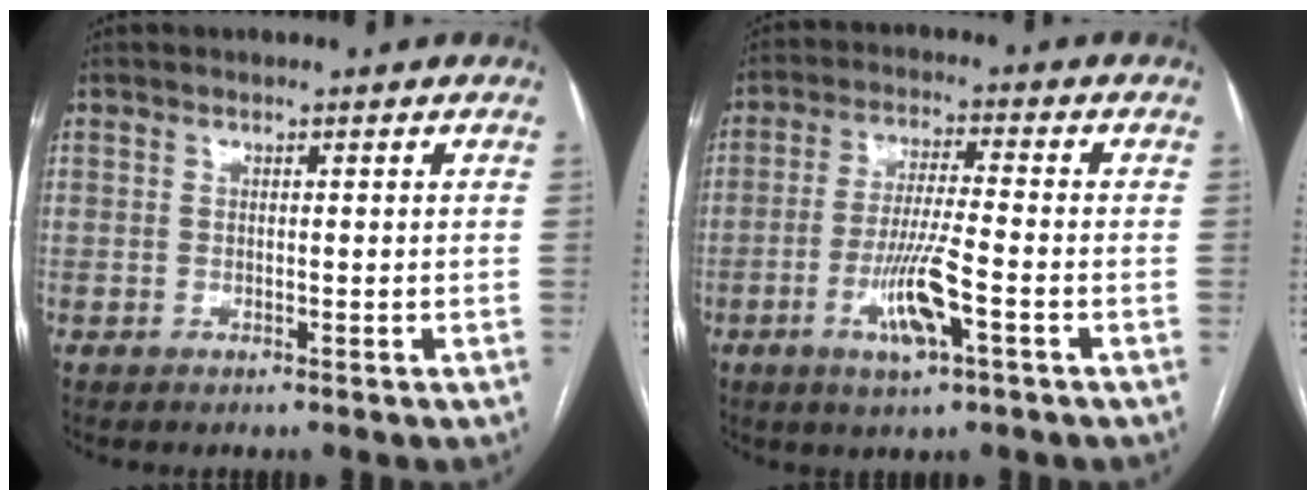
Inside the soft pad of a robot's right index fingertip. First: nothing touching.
{"total": 8.7, "force": [-3.4, 0.8, 8.0], "torque": [-0.157, -0.008, -0.061]}